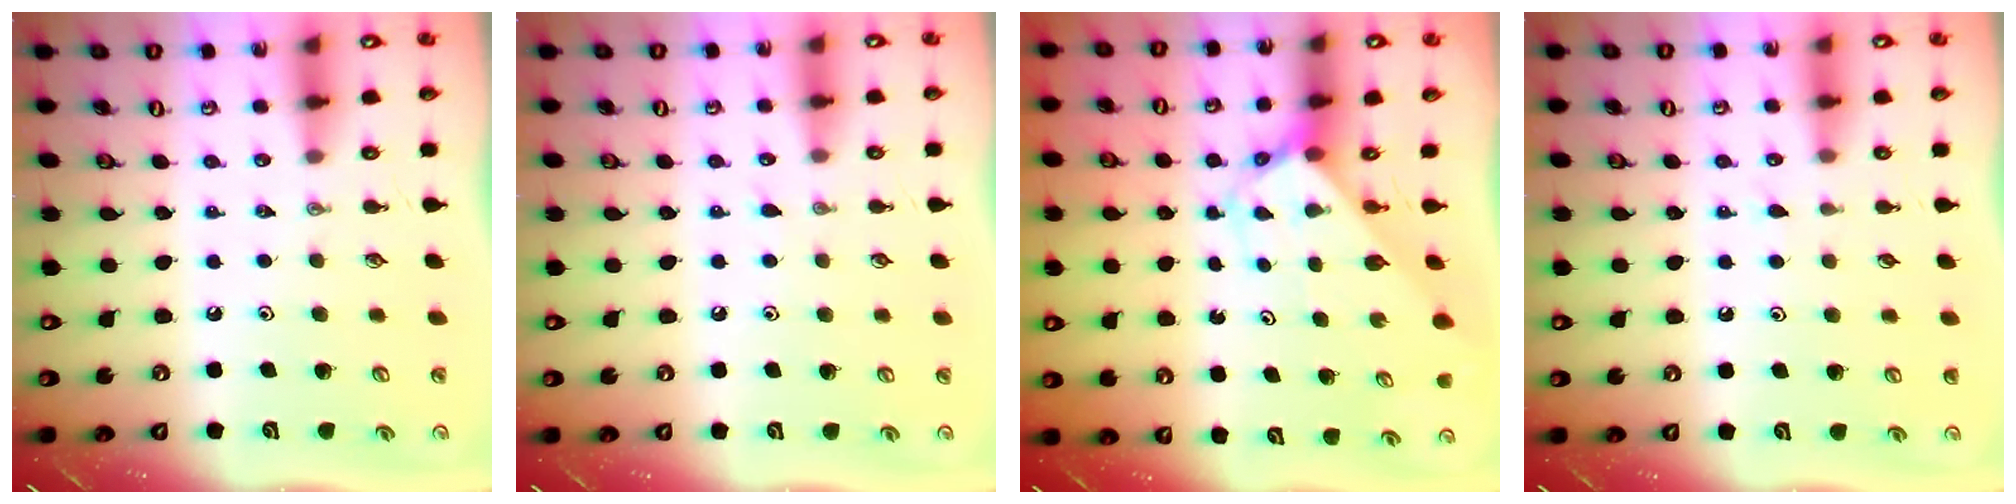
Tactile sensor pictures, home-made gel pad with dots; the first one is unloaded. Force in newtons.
{"total": 4.2, "press": 4.2, "slide": 0.6}
{"total": 2.9, "press": 2.9, "slide": 0.2}
{"total": 6.1, "press": 6.0, "slide": 0.7}